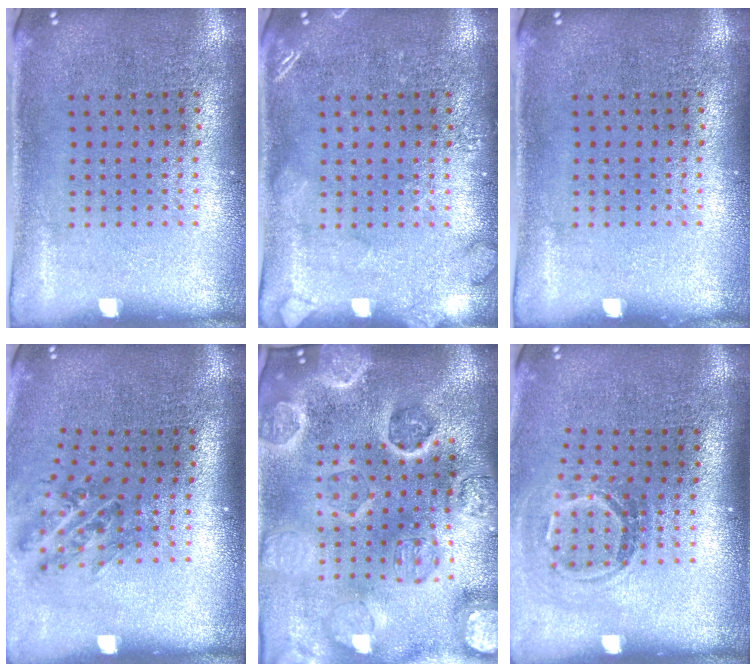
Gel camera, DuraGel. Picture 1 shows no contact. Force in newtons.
{"total": 1.8, "press": 1.8, "slide": 0.3}
{"total": 0.0}
{"total": 1.1, "press": 1.0, "slide": 0.6}
{"total": 4.5, "press": 4.1, "slide": 1.9}
{"total": 1.7, "press": 1.2, "slide": 1.3}